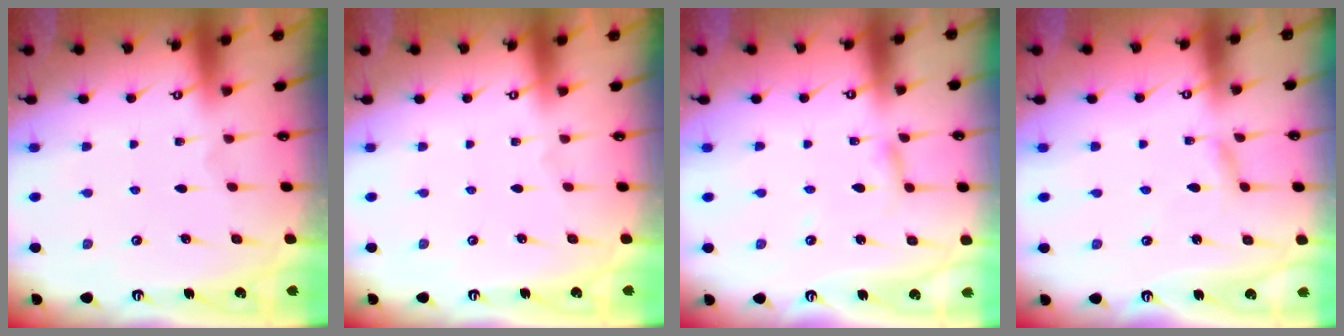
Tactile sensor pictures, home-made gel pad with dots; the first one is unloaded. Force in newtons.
{"total": 0.0}
{"total": 2.6, "press": 2.6, "slide": 0.2}
{"total": 1.7, "press": 1.7, "slide": 0.2}